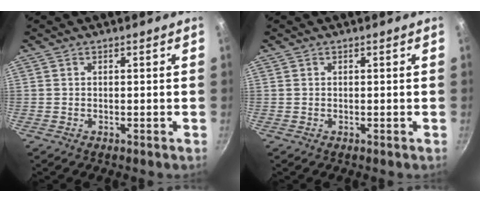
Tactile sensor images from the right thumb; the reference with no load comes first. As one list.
[{"total": 0.0}]